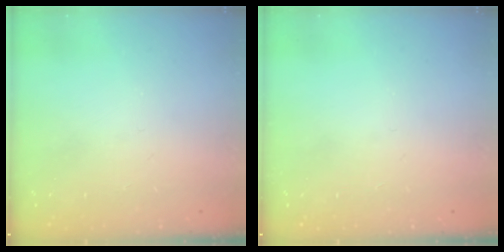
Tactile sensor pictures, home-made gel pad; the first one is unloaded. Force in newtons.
{"total": 0.0}